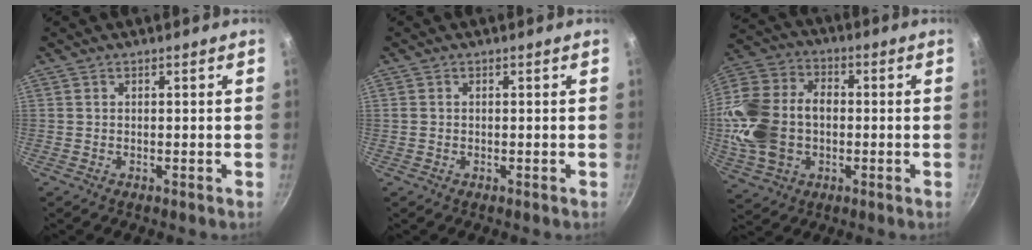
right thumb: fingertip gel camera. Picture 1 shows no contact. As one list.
[{"total": 0.7, "force": [0.0, 0.6, 0.3], "torque": [-0.005, 0.002, 0.000]}, {"total": 19.1, "force": [-1.5, 13.9, 13.1], "torque": [-0.258, 0.031, -0.026]}]